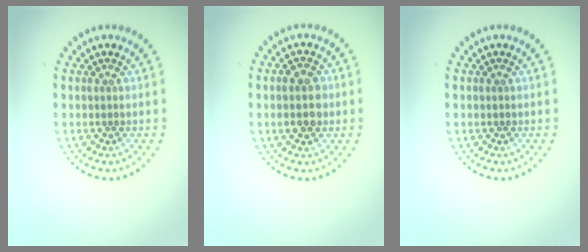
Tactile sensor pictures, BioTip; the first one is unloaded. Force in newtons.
{"total": 2.9, "press": 2.9, "slide": 0.1}
{"total": 0.0}